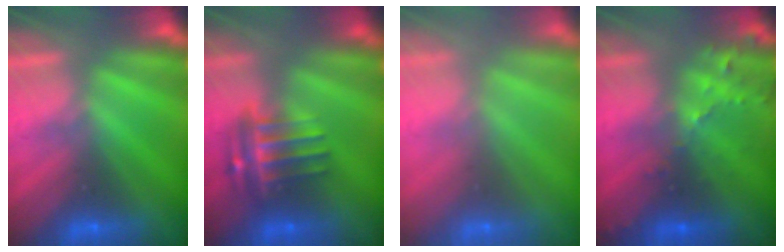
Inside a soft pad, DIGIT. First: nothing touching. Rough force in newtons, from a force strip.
{"total": 6.7}
{"total": 8.7}
{"total": 9.2}